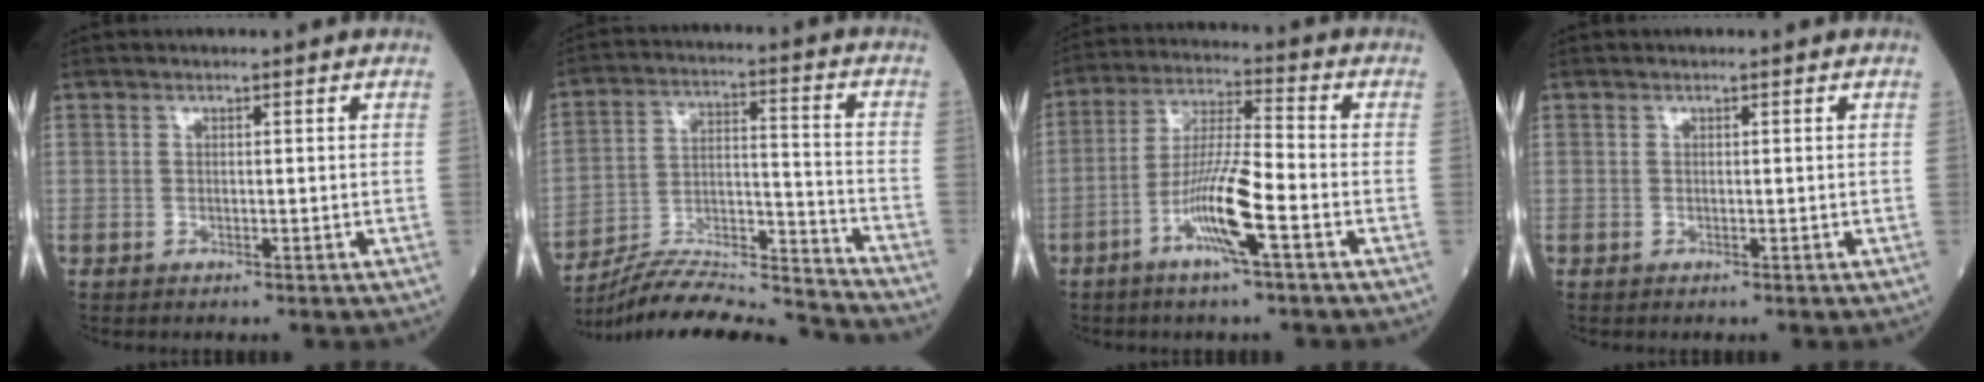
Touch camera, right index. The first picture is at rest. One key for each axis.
{"total": 18.8, "fx": -18.2, "fy": -0.5, "fz": 4.9, "tx": -0.102, "ty": 0.014, "tz": -0.298}
{"total": 10.1, "fx": -4.3, "fy": 0.3, "fz": 9.2, "tx": -0.179, "ty": -0.002, "tz": -0.086}
{"total": 0.0}